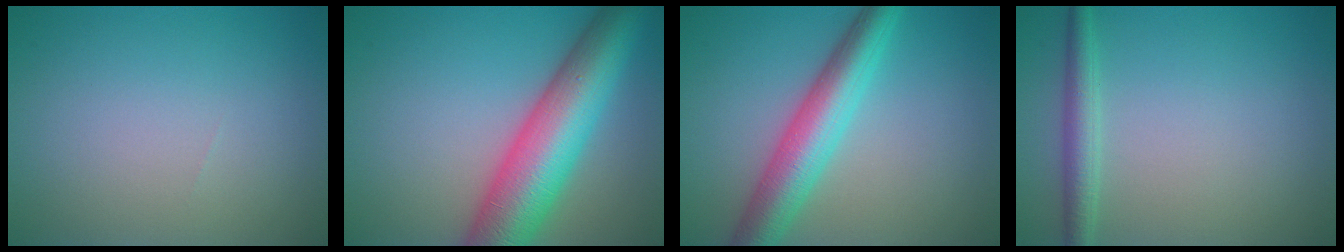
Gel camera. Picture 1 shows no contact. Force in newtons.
{"total": 10.8, "press": 10.8, "slide": 0.3}
{"total": 6.3, "press": 6.3, "slide": 0.2}
{"total": 2.4, "press": 2.4, "slide": 0.1}